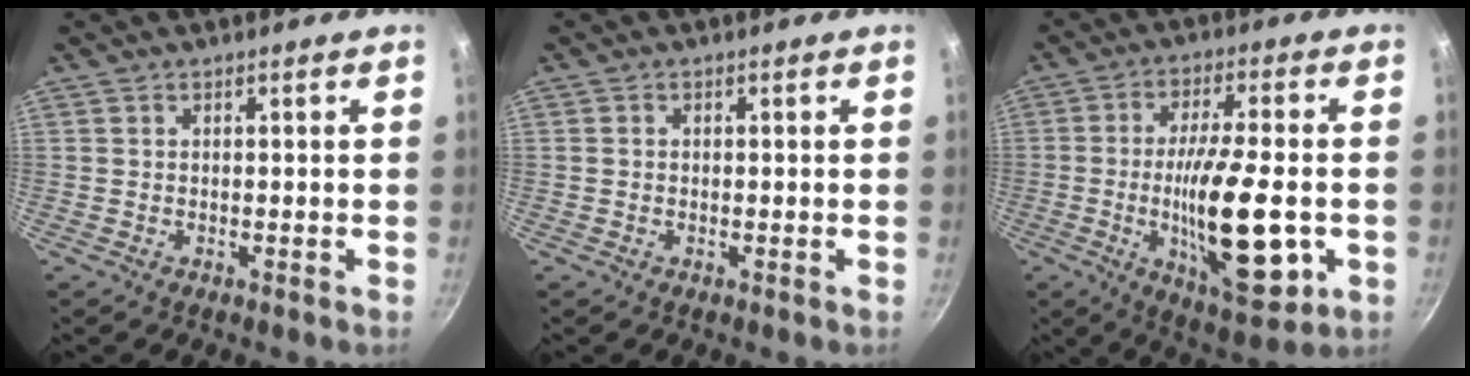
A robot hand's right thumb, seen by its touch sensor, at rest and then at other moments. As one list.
[{"total": 0.7, "force": [-0.1, 0.6, 0.3], "torque": [-0.004, 0.003, -0.002]}, {"total": 19.5, "force": [-3.8, 6.2, 18.1], "torque": [-0.291, 0.004, -0.059]}]